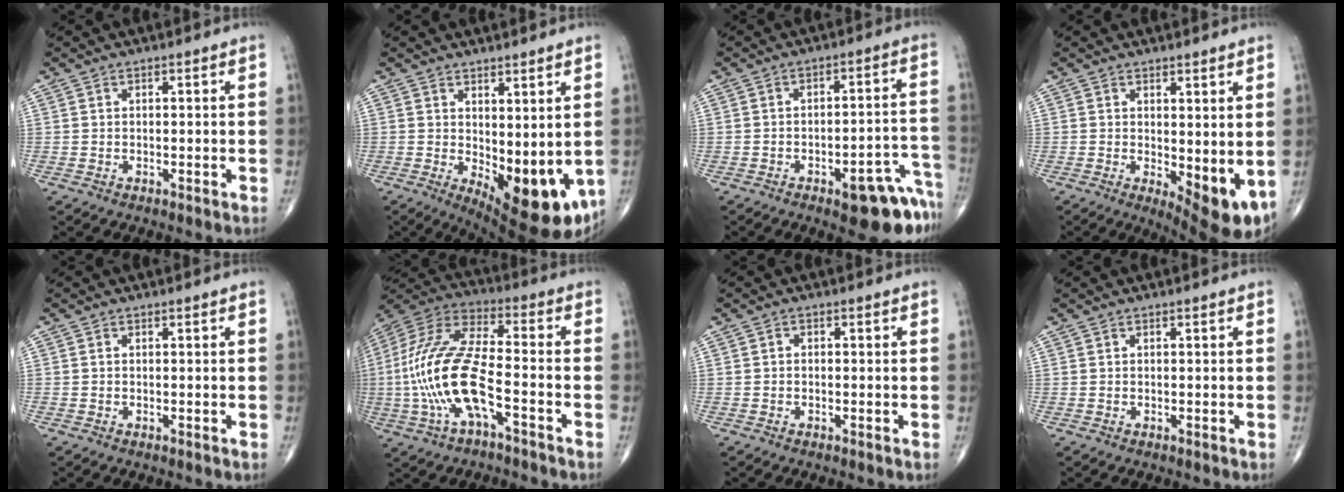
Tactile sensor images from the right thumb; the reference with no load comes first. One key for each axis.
{"total": 13.0, "fx": -0.8, "fy": 5.5, "fz": 11.7, "tx": -0.147, "ty": -0.032, "tz": 0.008}
{"total": 12.6, "fx": -7.4, "fy": 4.1, "fz": 9.4, "tx": -0.073, "ty": 0.062, "tz": -0.086}
{"total": 8.7, "fx": -0.4, "fy": 3.4, "fz": 8.0, "tx": -0.101, "ty": -0.023, "tz": 0.006}
{"total": 0.0}
{"total": 18.6, "fx": -4.7, "fy": 6.6, "fz": 16.8, "tx": -0.371, "ty": 0.040, "tz": -0.087}
{"total": 0.7, "fx": -0.1, "fy": 0.5, "fz": 0.4, "tx": -0.003, "ty": 0.002, "tz": -0.008}
{"total": 0.0}